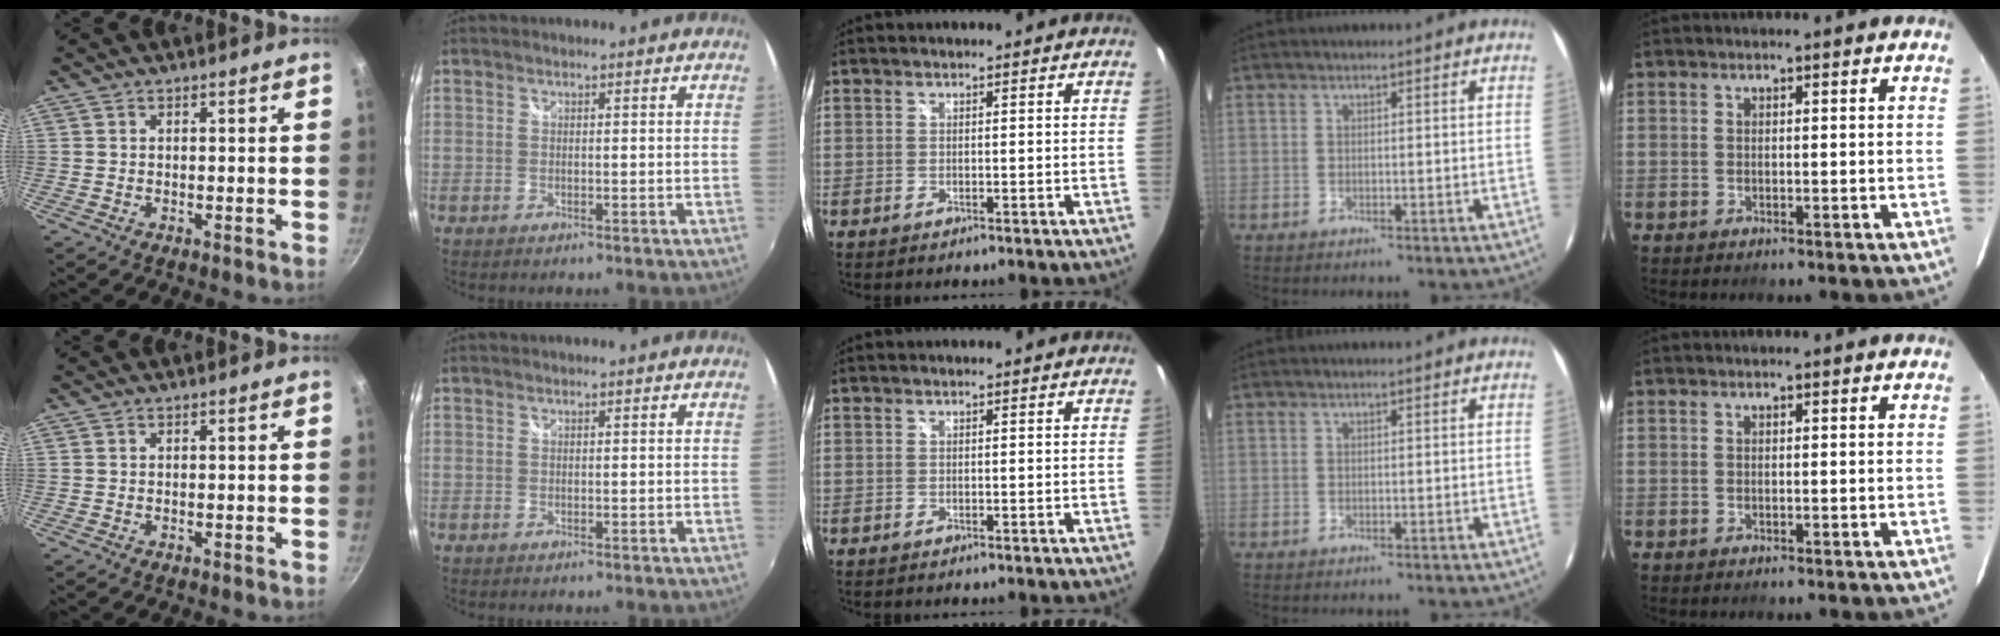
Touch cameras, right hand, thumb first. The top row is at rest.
{}